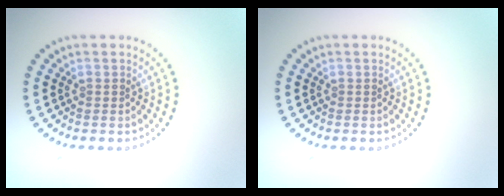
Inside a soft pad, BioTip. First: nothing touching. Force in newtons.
{"total": 0.0}